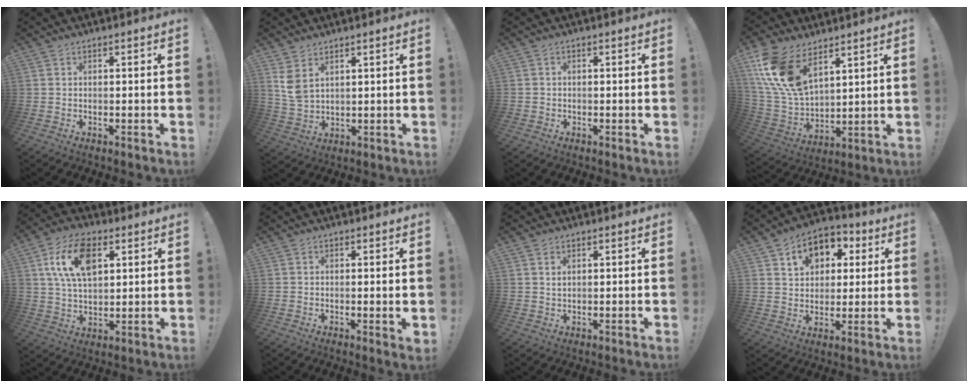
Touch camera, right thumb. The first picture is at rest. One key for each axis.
{"total": 6.3, "fx": 3.3, "fy": 3.8, "fz": 3.8, "tx": -0.073, "ty": -0.014, "tz": 0.065}
{"total": 1.0, "fx": -0.5, "fy": 0.9, "fz": 0.1, "tx": -0.006, "ty": 0.005, "tz": -0.008}
{"total": 16.9, "fx": 9.6, "fy": 9.4, "fz": 10.2, "tx": -0.222, "ty": -0.055, "tz": 0.183}
{"total": 14.9, "fx": 5.9, "fy": 9.1, "fz": 10.2, "tx": -0.174, "ty": -0.004, "tz": 0.108}
{"total": 1.9, "fx": 0.5, "fy": 0.2, "fz": 1.8, "tx": -0.017, "ty": -0.006, "tz": 0.006}
{"total": 1.5, "fx": 0.8, "fy": 0.8, "fz": 0.9, "tx": -0.017, "ty": -0.001, "tz": 0.015}
{"total": 11.3, "fx": 4.6, "fy": 9.0, "fz": 5.2, "tx": -0.065, "ty": -0.019, "tz": 0.085}